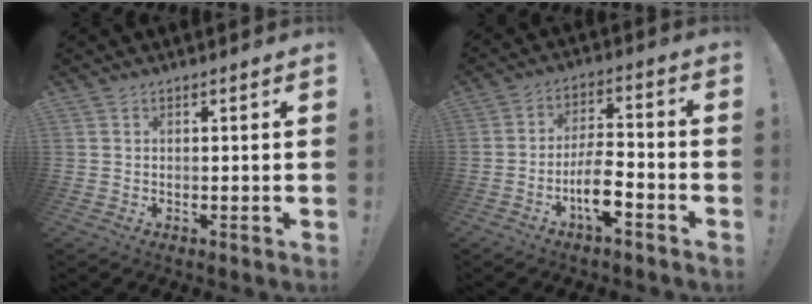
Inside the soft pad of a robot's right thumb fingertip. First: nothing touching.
{"total": 10.2, "force": [-4.6, 3.7, 8.4], "torque": [-0.162, 0.014, -0.083]}